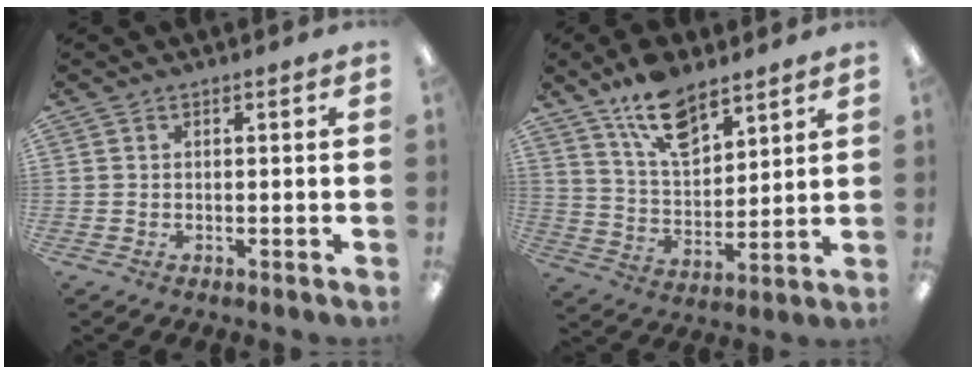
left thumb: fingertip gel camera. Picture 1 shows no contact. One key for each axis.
{"total": 13.4, "fx": 9.4, "fy": 6.4, "fz": 7.1, "tx": -0.121, "ty": -0.042, "tz": 0.171}